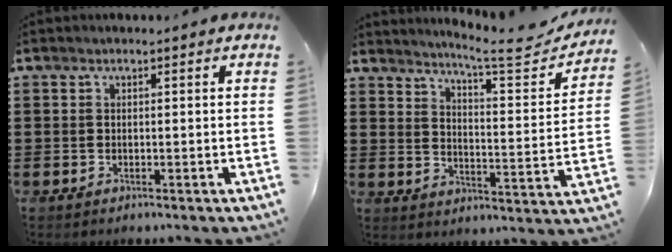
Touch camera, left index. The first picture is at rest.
{"total": 7.3, "force": [6.4, 0.2, 3.5], "torque": [-0.069, -0.049, 0.102]}